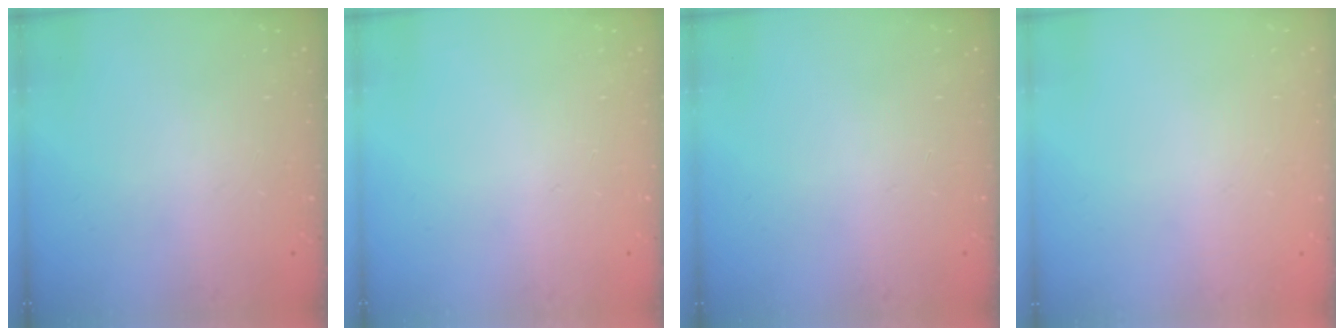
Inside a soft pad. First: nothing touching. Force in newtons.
{"total": 0.0}
{"total": 0.0}
{"total": 0.0}